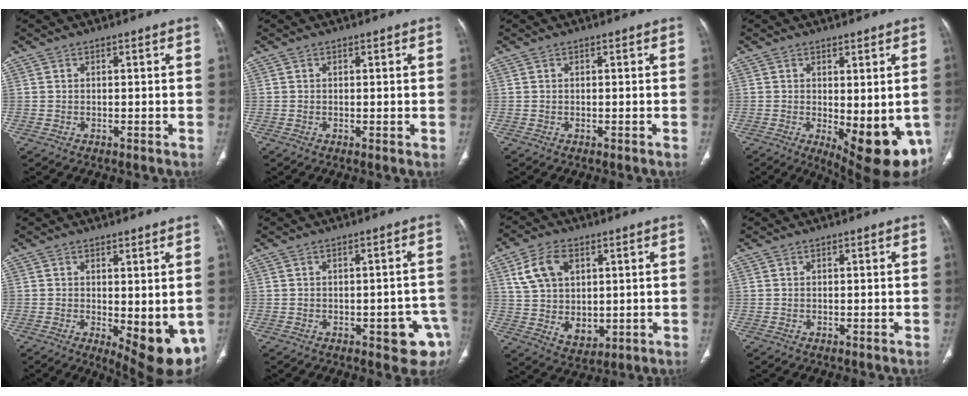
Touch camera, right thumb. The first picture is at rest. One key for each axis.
{"total": 0.6, "fx": 0.1, "fy": 0.1, "fz": 0.5, "tx": -0.013, "ty": -0.004, "tz": 0.001}
{"total": 0.0}
{"total": 13.8, "fx": -3.4, "fy": 5.2, "fz": 12.3, "tx": -0.136, "ty": -0.024, "tz": -0.028}
{"total": 11.0, "fx": -2.4, "fy": 4.1, "fz": 9.9, "tx": -0.112, "ty": -0.023, "tz": -0.018}
{"total": 7.9, "fx": -3.4, "fy": 3.5, "fz": 6.2, "tx": -0.048, "ty": 0.020, "tz": -0.035}
{"total": 11.7, "fx": 3.5, "fy": 8.2, "fz": 7.6, "tx": -0.117, "ty": -0.012, "tz": 0.078}
{"total": 0.0}